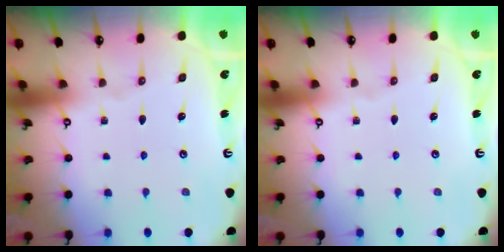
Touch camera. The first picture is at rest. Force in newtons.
{"total": 0.0}